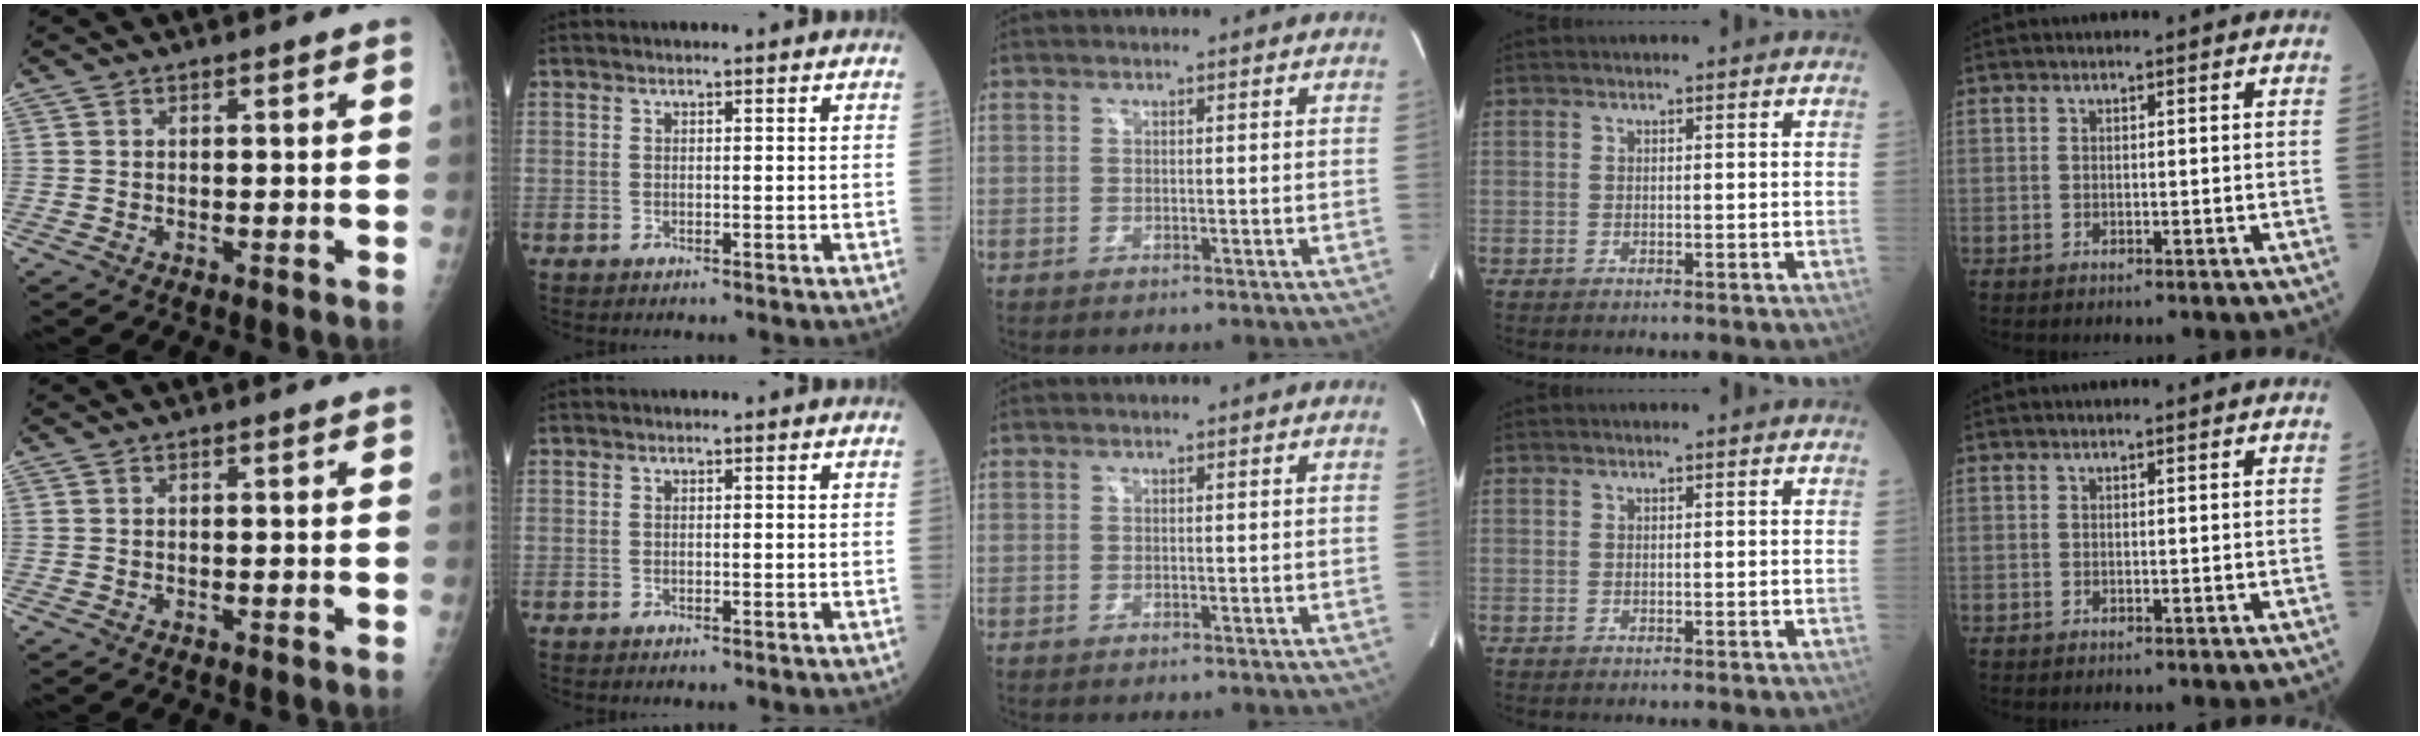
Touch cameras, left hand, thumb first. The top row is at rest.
{}